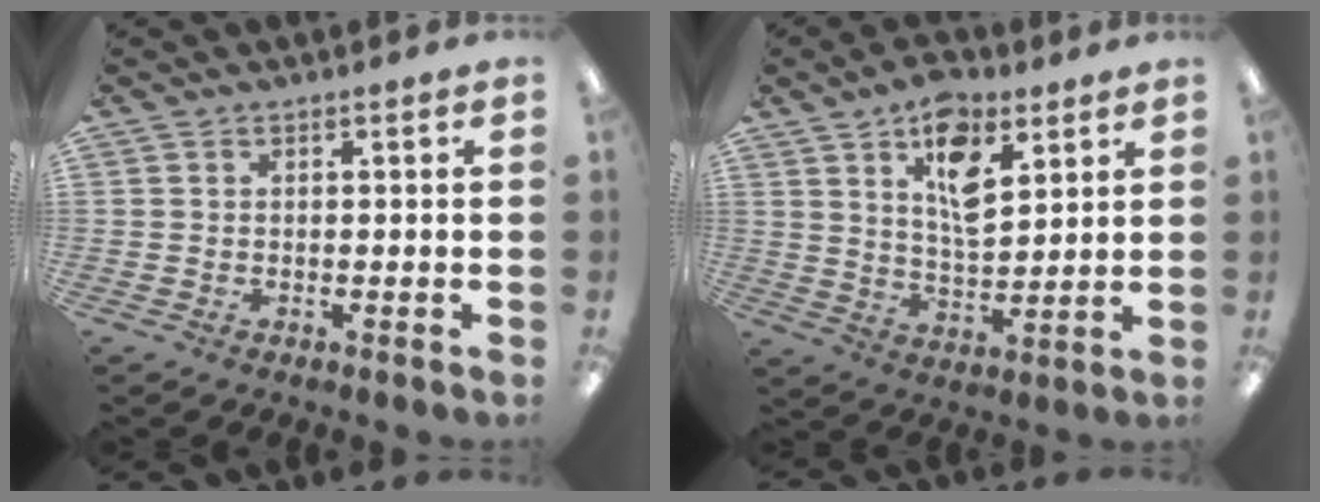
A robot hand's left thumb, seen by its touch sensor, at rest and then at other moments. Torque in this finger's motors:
{"motor_torque": [0.30, 0.47, 0.04, -0.06, 0.05]}